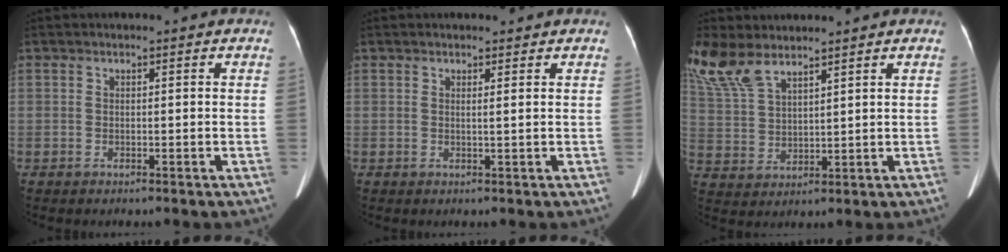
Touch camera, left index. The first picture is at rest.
{"total": 1.8, "force": [1.6, 0.0, 0.7], "torque": [-0.007, -0.013, 0.015]}
{"total": 13.7, "force": [10.8, 5.2, 6.7], "torque": [-0.180, 0.015, 0.224]}